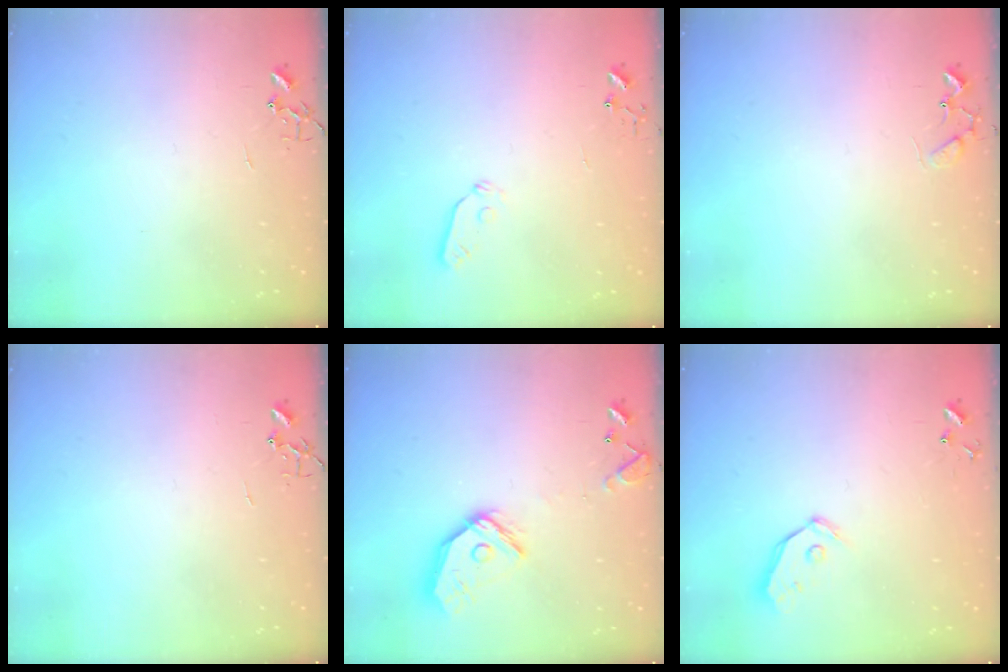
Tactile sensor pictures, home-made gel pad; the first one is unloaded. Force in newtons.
{"total": 4.2, "press": 4.2, "slide": 0.5}
{"total": 6.2, "press": 6.2, "slide": 0.4}
{"total": 0.0}
{"total": 14.6, "press": 14.4, "slide": 1.8}
{"total": 4.8, "press": 4.8, "slide": 0.5}